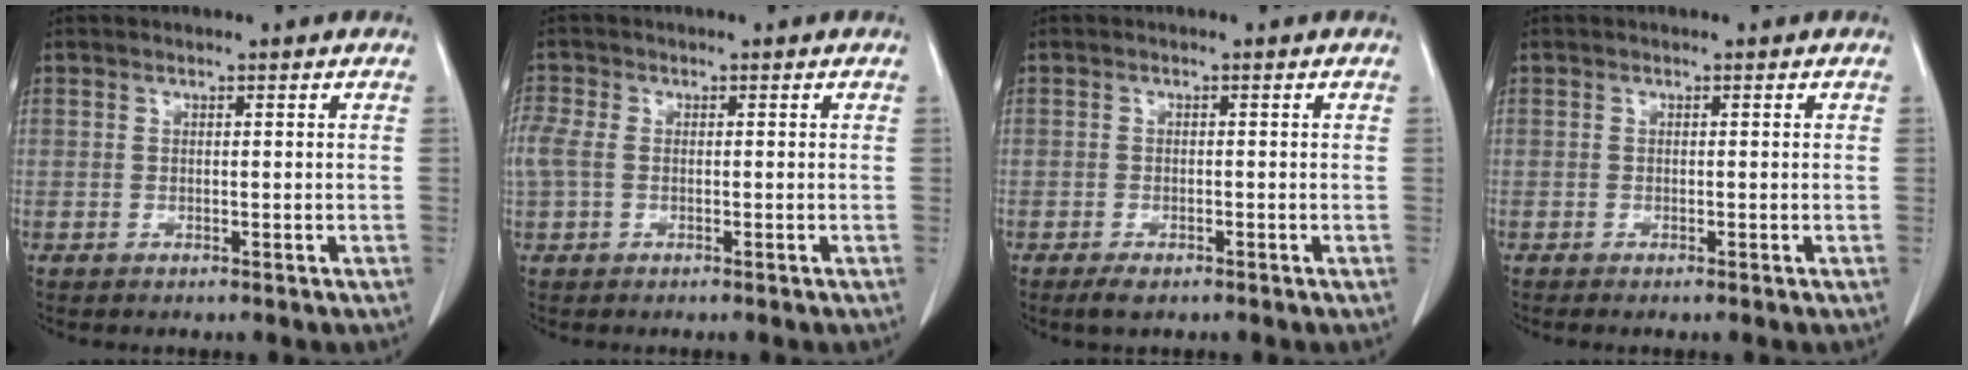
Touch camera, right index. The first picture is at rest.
{"total": 4.6, "force": [-0.2, 3.2, 3.3], "torque": [-0.112, 0.018, 0.002]}
{"total": 2.0, "force": [-1.4, 0.7, 1.2], "torque": [-0.026, -0.004, -0.020]}
{"total": 0.5, "force": [-0.3, -0.1, 0.4], "torque": [-0.009, -0.001, -0.006]}